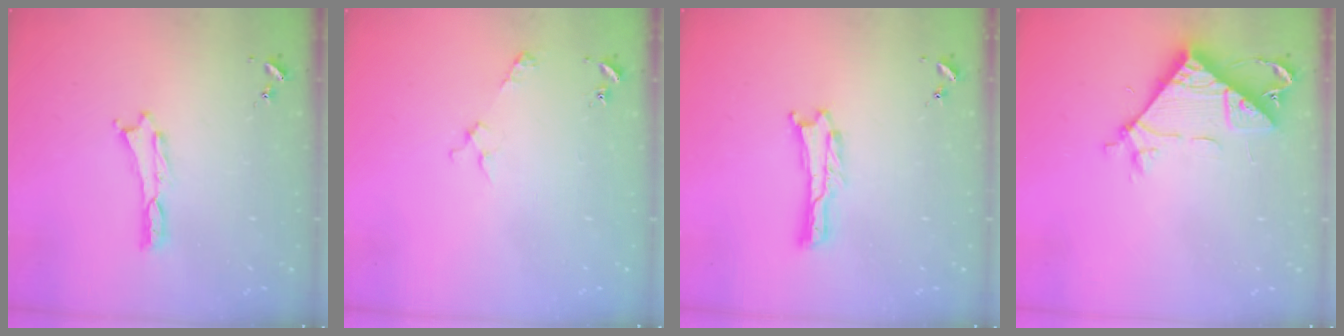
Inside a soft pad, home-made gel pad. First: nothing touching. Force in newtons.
{"total": 3.3, "press": 3.3, "slide": 0.4}
{"total": 0.0}
{"total": 9.7, "press": 9.7, "slide": 0.8}